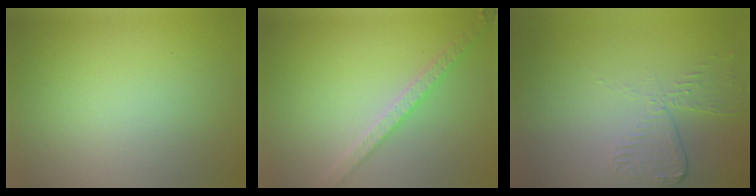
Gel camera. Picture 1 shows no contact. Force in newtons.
{"total": 2.9, "press": 2.8, "slide": 0.6}
{"total": 2.7, "press": 2.4, "slide": 1.2}